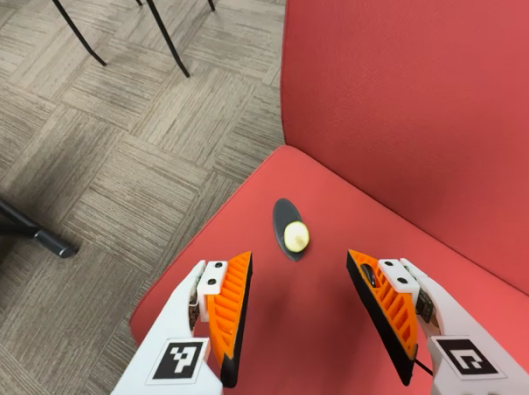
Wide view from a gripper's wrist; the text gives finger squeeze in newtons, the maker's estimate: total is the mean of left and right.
{"total": 0.0}